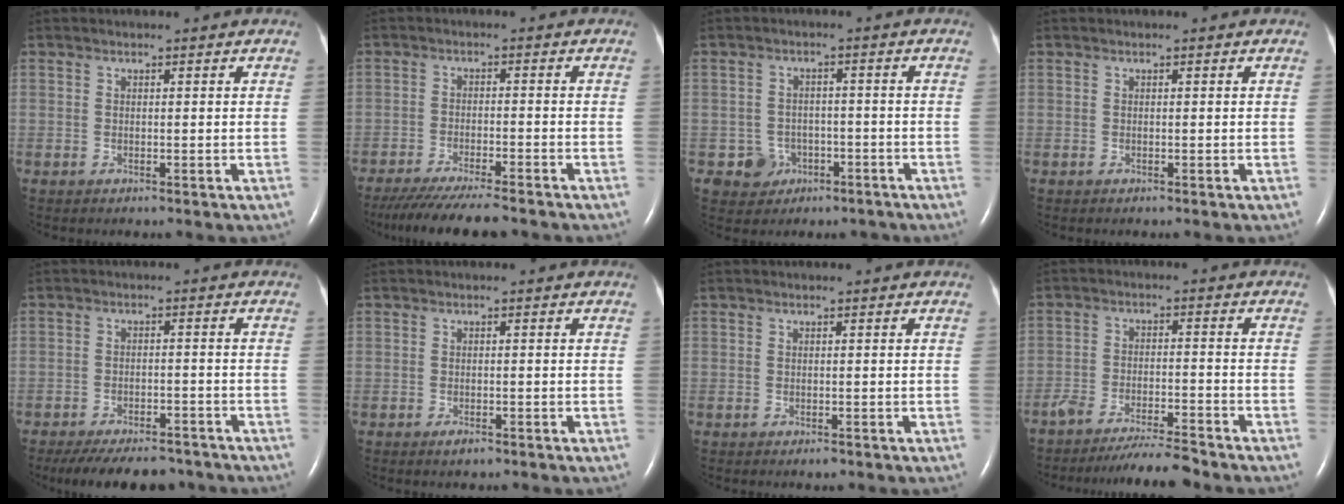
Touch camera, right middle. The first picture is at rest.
{"total": 11.2, "force": [-9.8, 0.7, 5.5], "torque": [-0.082, -0.027, -0.151]}
{"total": 4.6, "force": [-2.1, 4.0, 0.3], "torque": [-0.003, 0.015, -0.023]}
{"total": 0.0}
{"total": 12.6, "force": [-10.8, 4.3, 4.9], "torque": [-0.084, -0.001, -0.144]}
{"total": 1.2, "force": [-0.8, 0.4, 0.8], "torque": [-0.016, -0.002, -0.010]}
{"total": 0.7, "force": [-0.5, 0.2, 0.4], "torque": [-0.008, -0.001, -0.004]}
{"total": 8.2, "force": [-7.6, -0.1, 3.1], "torque": [-0.043, -0.016, -0.126]}